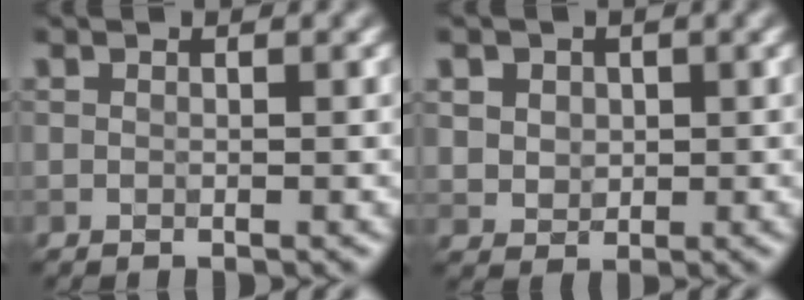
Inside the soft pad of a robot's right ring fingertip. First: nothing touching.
{"total": 3.8, "force": [1.6, 3.0, 1.6], "torque": [-0.046, 0.006, 0.032]}